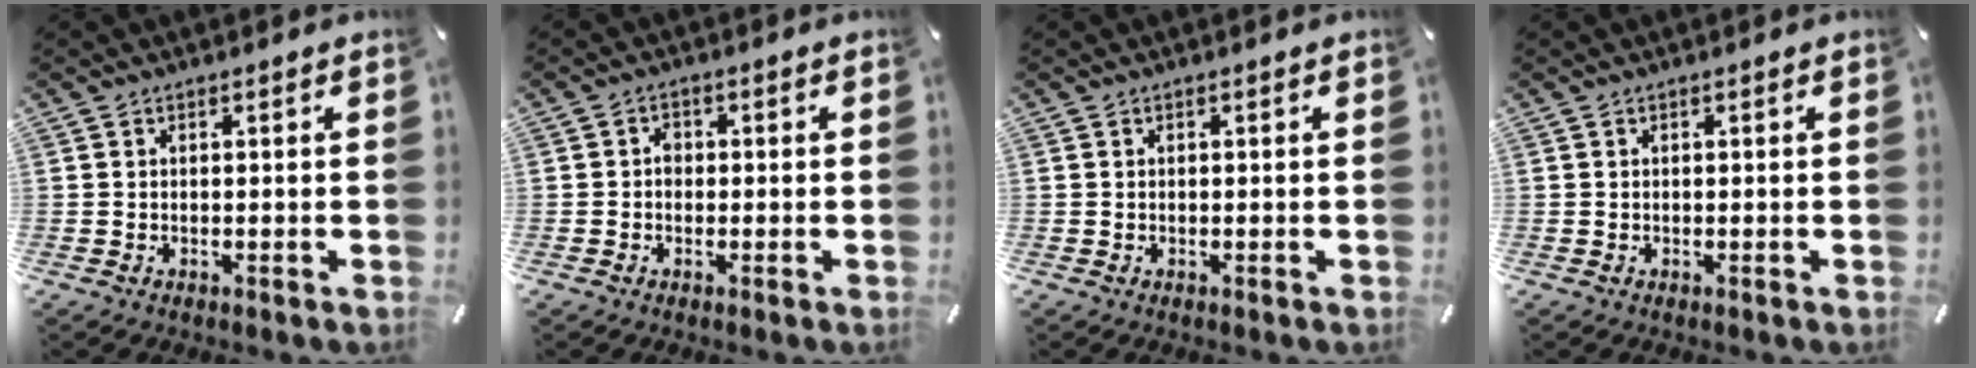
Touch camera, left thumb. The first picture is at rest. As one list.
[{"total": 2.0, "force": [-0.4, 1.7, 1.0], "torque": [-0.019, 0.007, -0.010]}, {"total": 0.0}, {"total": 0.0}]